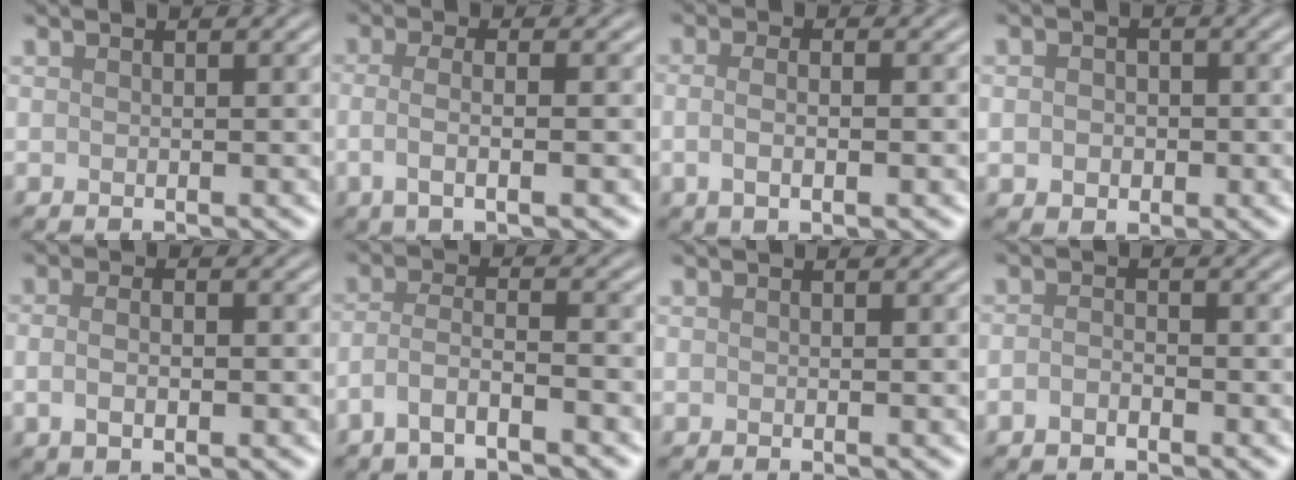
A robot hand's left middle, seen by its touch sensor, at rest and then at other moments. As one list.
[{"total": 3.4, "force": [-0.4, 1.2, 3.2], "torque": [-0.055, -0.007, -0.012]}, {"total": 3.0, "force": [-0.3, 1.2, 2.7], "torque": [-0.046, -0.008, -0.011]}, {"total": 2.5, "force": [-0.2, 2.1, 1.3], "torque": [-0.012, -0.004, -0.008]}, {"total": 3.1, "force": [-0.3, 1.6, 2.7], "torque": [-0.037, -0.007, -0.009]}, {"total": 3.4, "force": [-2.2, 0.7, 2.4], "torque": [-0.050, 0.007, -0.051]}, {"total": 0.0}, {"total": 1.3, "force": [-0.8, 0.6, 0.8], "torque": [-0.018, 0.001, -0.019]}]